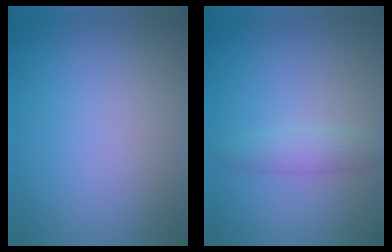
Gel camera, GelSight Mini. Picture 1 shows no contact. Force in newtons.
{"total": 1.9, "press": 1.9, "slide": 0.0}